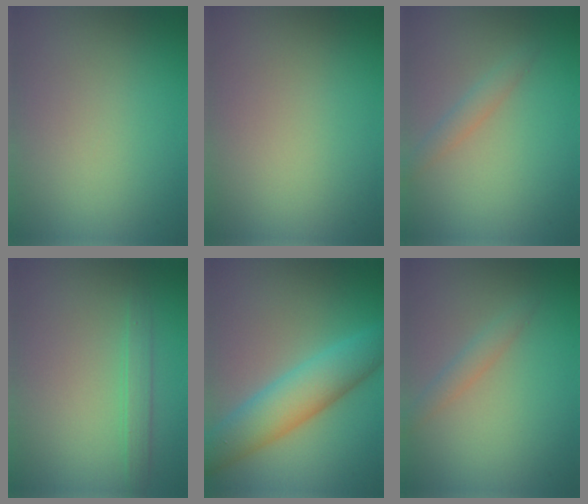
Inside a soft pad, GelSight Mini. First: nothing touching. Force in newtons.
{"total": 0.0}
{"total": 1.5, "press": 1.5, "slide": 0.1}
{"total": 1.5, "press": 1.5, "slide": 0.1}
{"total": 6.6, "press": 6.6, "slide": 0.2}
{"total": 1.5, "press": 1.5, "slide": 0.1}